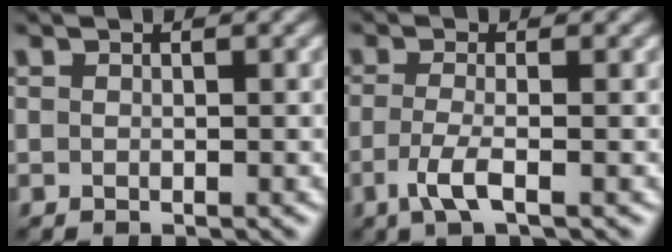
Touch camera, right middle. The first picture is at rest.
{"total": 2.7, "force": [-1.2, 0.6, 2.4], "torque": [-0.056, -0.002, -0.030]}